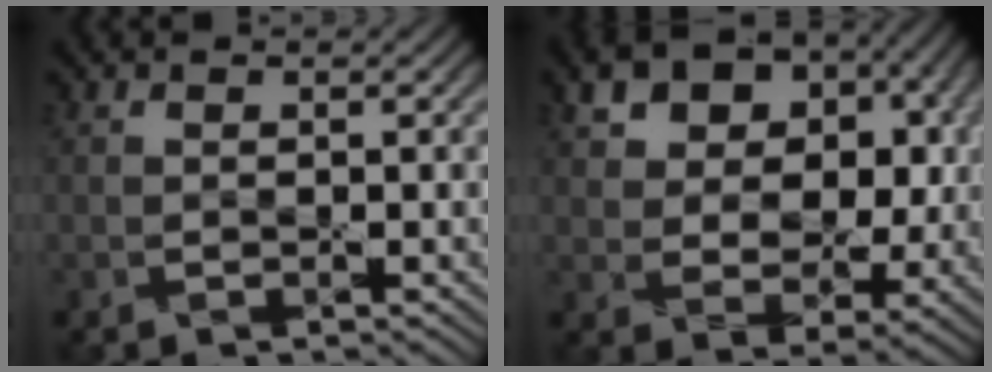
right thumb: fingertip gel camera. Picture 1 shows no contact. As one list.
[{"total": 12.7, "force": [4.3, 8.7, 8.1], "torque": [-0.150, 0.005, 0.071]}]